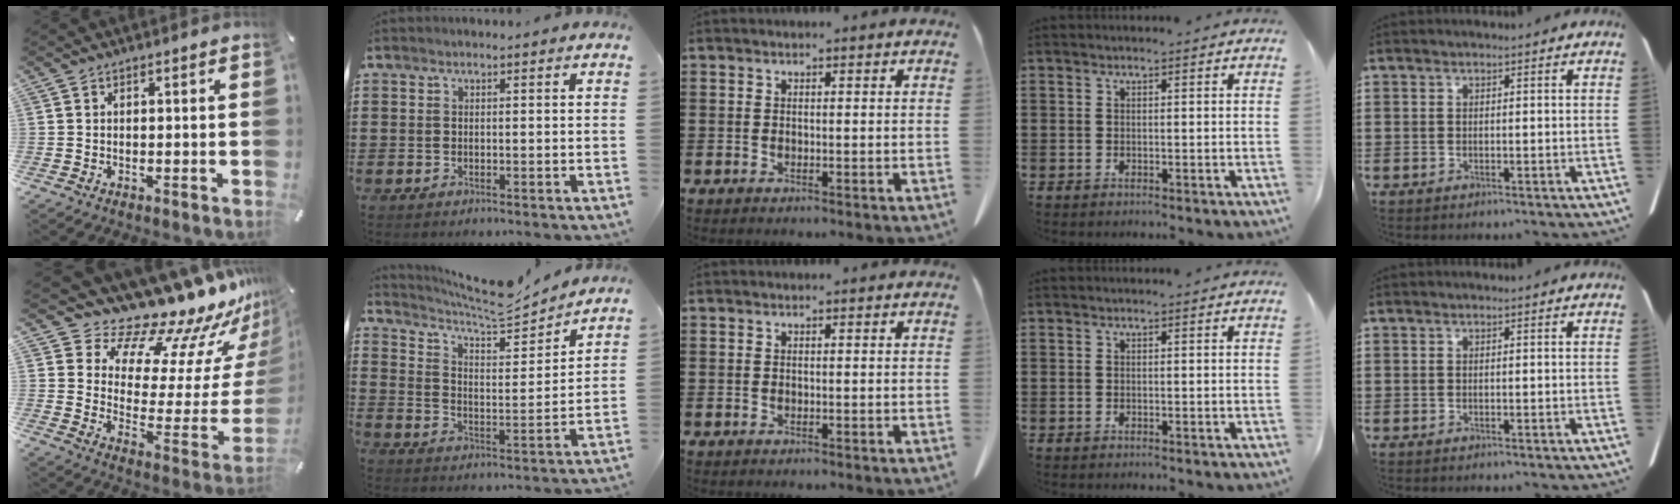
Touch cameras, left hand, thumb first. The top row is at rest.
{"thumb": {"total": 17.4, "force": [15.9, 5.1, 4.6], "torque": [-0.077, -0.153, 0.262]}, "index": {"total": 7.1, "force": [6.6, 0.9, 2.6], "torque": [-0.077, -0.044, 0.110]}}